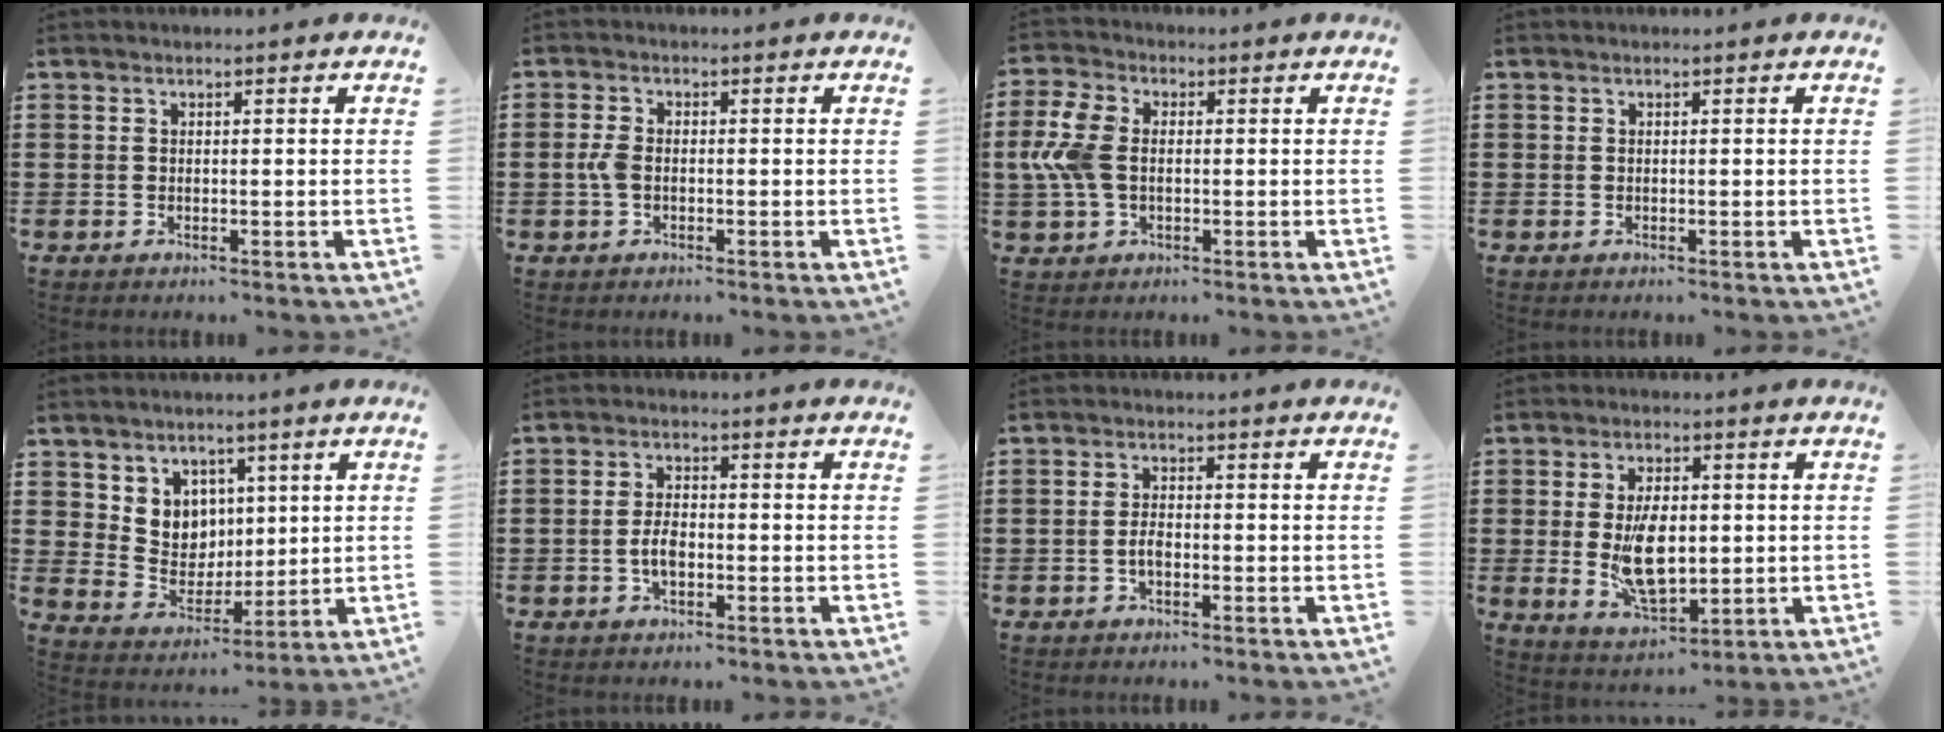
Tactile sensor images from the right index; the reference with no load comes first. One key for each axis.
{"total": 2.7, "fx": -0.4, "fy": 1.6, "fz": 2.1, "tx": -0.064, "ty": -0.005, "tz": -0.014}
{"total": 7.1, "fx": 0.0, "fy": 4.6, "fz": 5.5, "tx": -0.151, "ty": 0.002, "tz": -0.010}
{"total": 0.0}
{"total": 6.6, "fx": 3.3, "fy": 5.6, "fz": 0.4, "tx": -0.038, "ty": -0.012, "tz": 0.064}
{"total": 4.4, "fx": -0.9, "fy": 2.1, "fz": 3.7, "tx": -0.082, "ty": 0.002, "tz": -0.020}
{"total": 2.3, "fx": -0.7, "fy": 1.1, "fz": 1.9, "tx": -0.044, "ty": 0.001, "tz": -0.016}
{"total": 8.9, "fx": -0.3, "fy": 4.7, "fz": 7.5, "tx": -0.141, "ty": -0.002, "tz": -0.007}